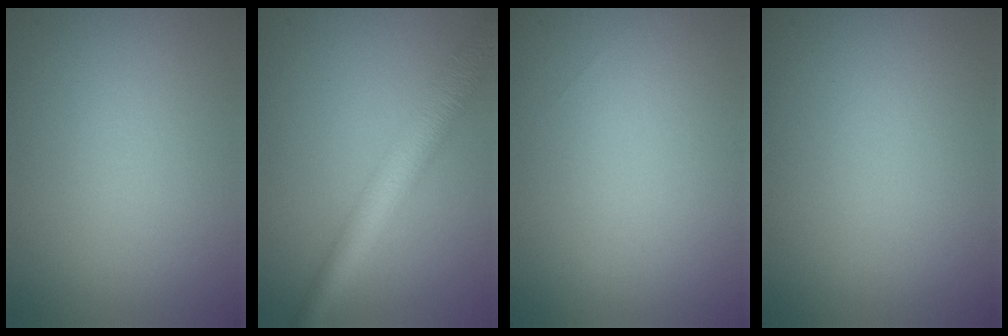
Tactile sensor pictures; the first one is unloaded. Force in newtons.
{"total": 5.9, "press": 5.9, "slide": 0.2}
{"total": 0.0}
{"total": 0.0}